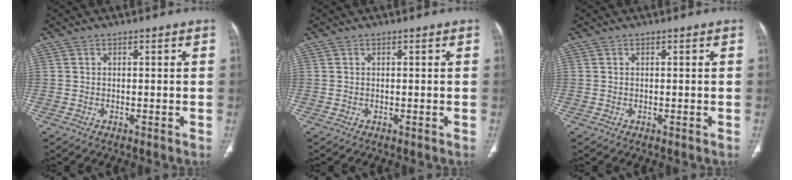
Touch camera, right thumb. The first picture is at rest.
{"total": 0.0}
{"total": 0.0}